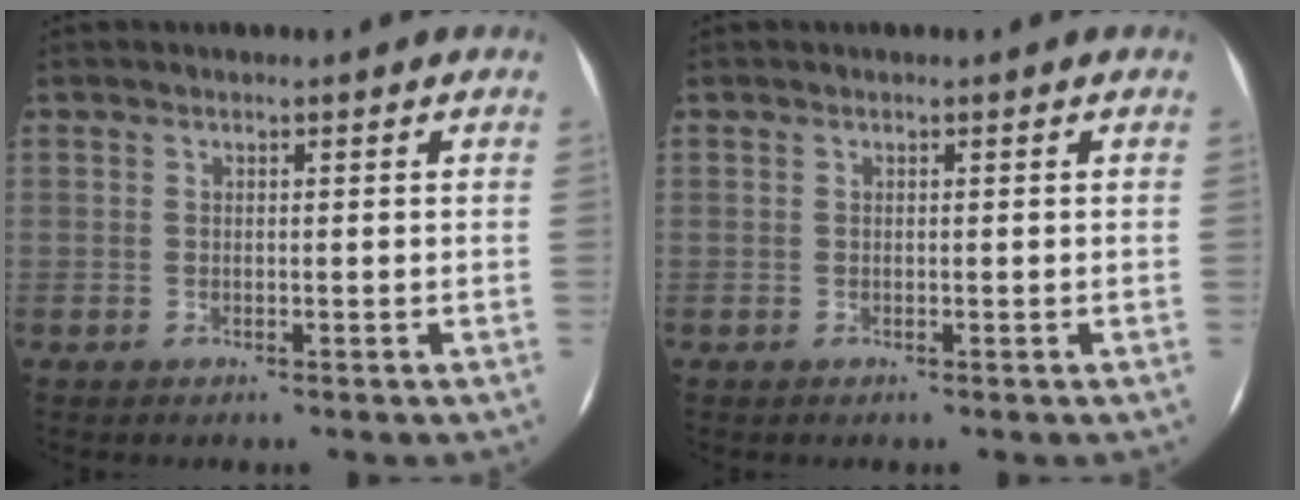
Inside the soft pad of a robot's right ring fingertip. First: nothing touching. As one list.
[{"total": 0.0}]